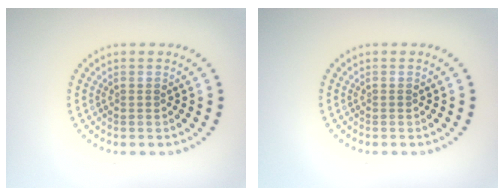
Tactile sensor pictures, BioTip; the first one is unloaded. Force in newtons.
{"total": 0.0}